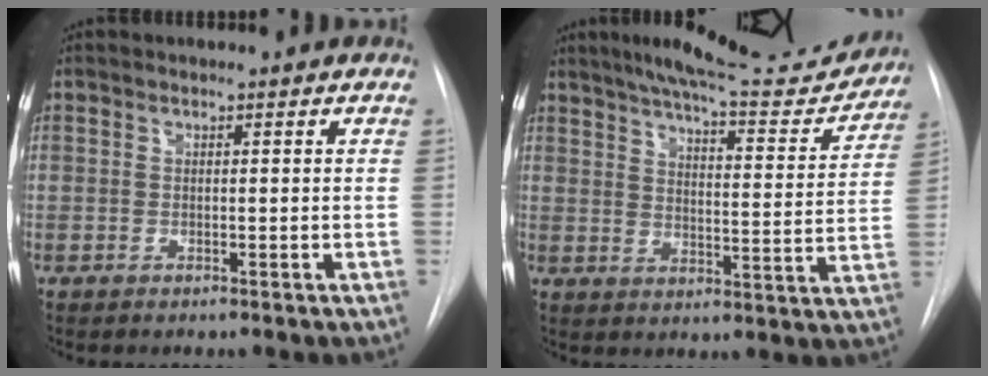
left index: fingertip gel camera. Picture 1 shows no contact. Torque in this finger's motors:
{"motor_torque": [0.98, -1.15, 0.08, 0.02]}